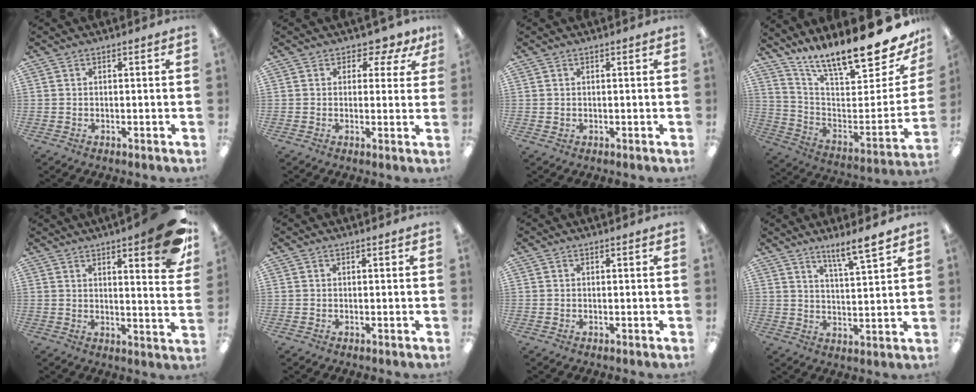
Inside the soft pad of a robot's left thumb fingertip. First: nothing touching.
{"total": 3.6, "force": [2.2, 2.6, 1.3], "torque": [-0.011, -0.012, 0.036]}
{"total": 0.6, "force": [0.6, 0.2, 0.1], "torque": [-0.002, 0.000, 0.011]}
{"total": 16.6, "force": [13.7, 2.7, 9.0], "torque": [-0.126, -0.119, 0.221]}
{"total": 11.4, "force": [7.1, 2.3, 8.5], "torque": [-0.111, -0.042, 0.116]}
{"total": 0.0}
{"total": 0.0}
{"total": 7.1, "force": [5.9, 0.9, 3.9], "torque": [-0.059, -0.041, 0.097]}